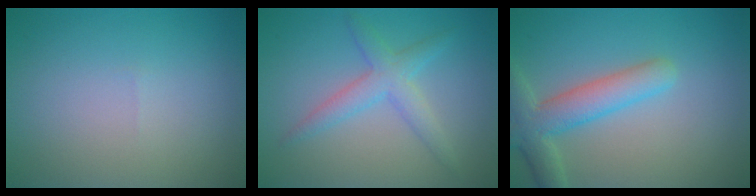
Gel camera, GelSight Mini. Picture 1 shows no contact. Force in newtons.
{"total": 2.9, "press": 2.9, "slide": 0.1}
{"total": 4.8, "press": 4.8, "slide": 0.4}